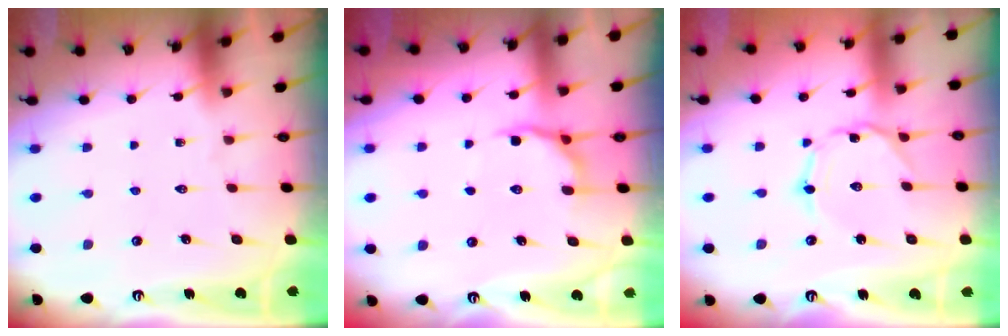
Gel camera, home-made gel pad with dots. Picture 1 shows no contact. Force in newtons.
{"total": 6.8, "press": 6.3, "slide": 2.5}
{"total": 1.0, "press": 0.9, "slide": 0.3}